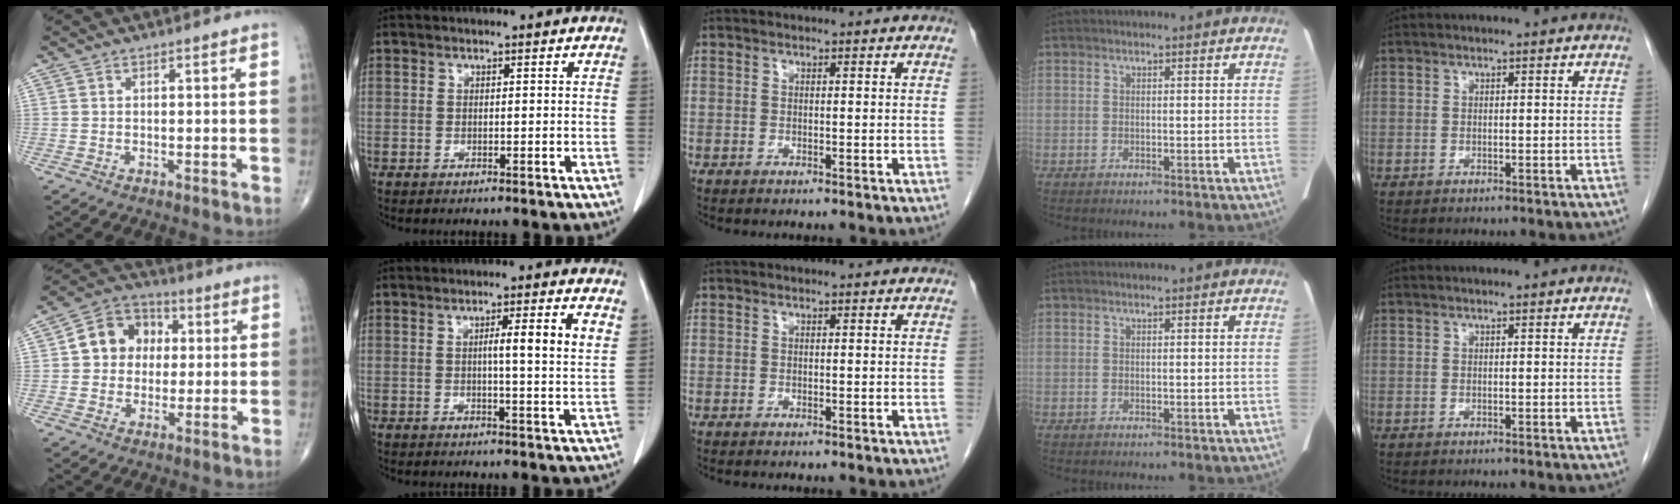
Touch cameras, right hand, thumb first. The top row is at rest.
{"thumb": {"total": 10.5, "force": [1.5, 8.8, 5.5], "torque": [-0.052, 0.019, 0.014]}, "index": {"total": 6.3, "force": [2.1, -0.2, 5.9], "torque": [-0.083, 0.000, 0.025]}}